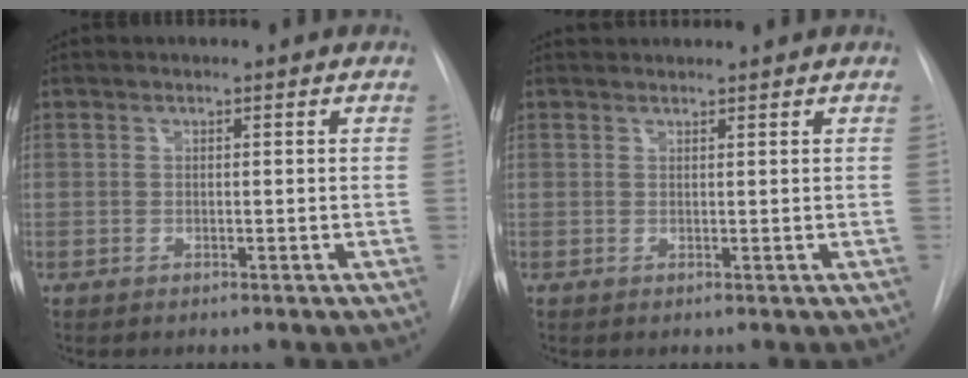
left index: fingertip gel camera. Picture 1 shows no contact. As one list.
[{"total": 3.3, "force": [3.2, 0.5, 0.6], "torque": [-0.010, 0.035, 0.045]}]